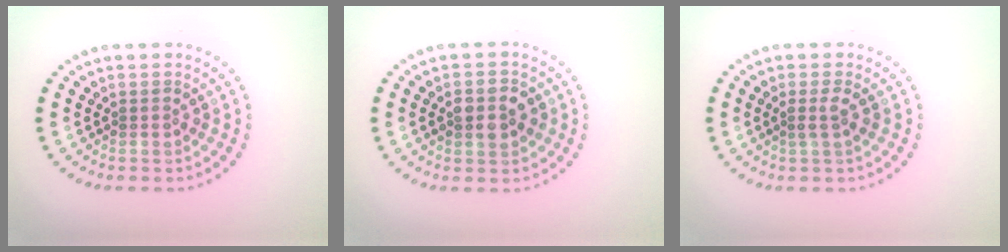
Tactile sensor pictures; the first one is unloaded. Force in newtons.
{"total": 2.9, "press": 2.9, "slide": 0.1}
{"total": 1.3, "press": 1.0, "slide": 0.8}